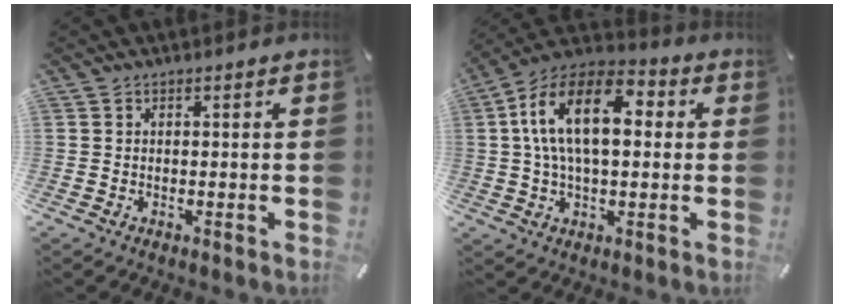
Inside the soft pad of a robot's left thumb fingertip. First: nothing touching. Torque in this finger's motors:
{"motor_torque": [0.62, 1.47, 1.58, -1.19, 0.65]}